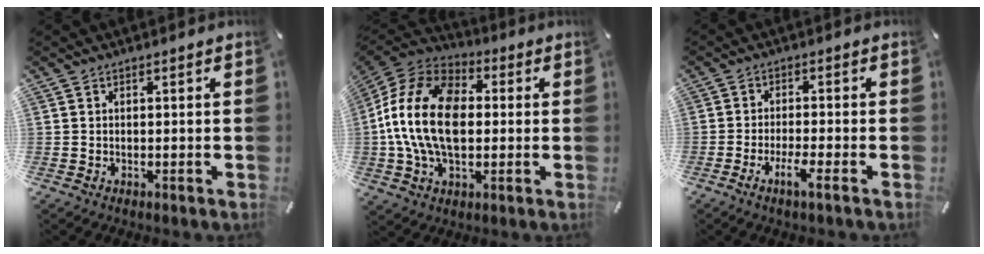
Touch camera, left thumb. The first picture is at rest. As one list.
[{"total": 18.8, "force": [-0.5, 12.6, 13.9], "torque": [-0.303, 0.011, -0.015]}, {"total": 5.1, "force": [-2.6, 0.7, 4.3], "torque": [-0.070, -0.001, -0.045]}]